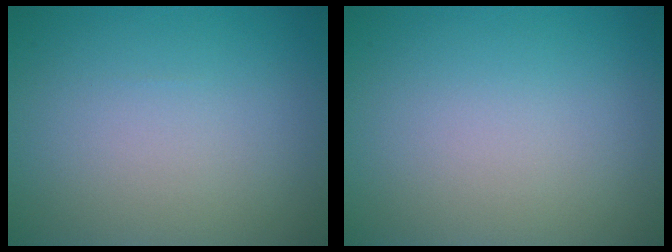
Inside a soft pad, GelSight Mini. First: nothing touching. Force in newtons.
{"total": 0.0}